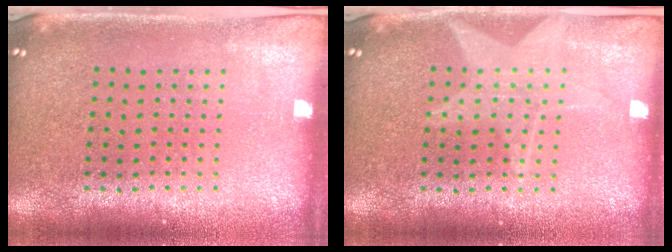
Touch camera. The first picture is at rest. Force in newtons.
{"total": 1.9, "press": 1.9, "slide": 0.2}